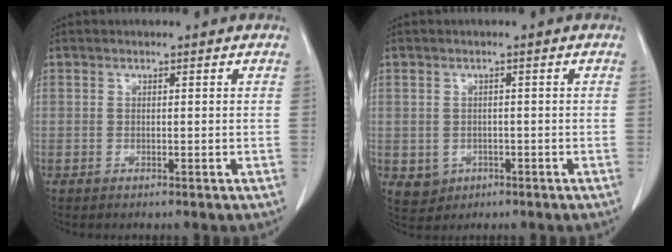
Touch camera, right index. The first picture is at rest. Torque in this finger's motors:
{"motor_torque": [-0.04, 0.00, -0.11, -0.09]}